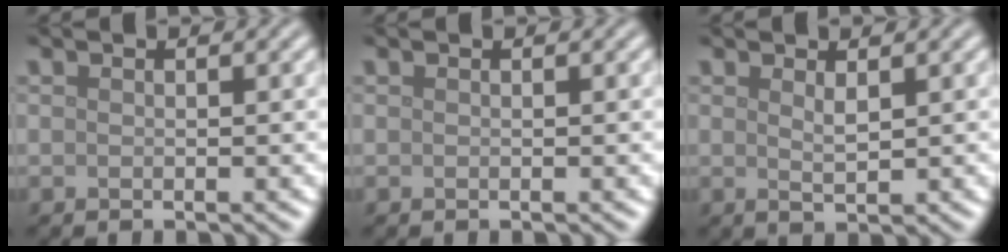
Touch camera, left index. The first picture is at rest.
{"total": 0.0}
{"total": 1.2, "force": [0.7, 0.3, 1.0], "torque": [-0.019, -0.005, 0.014]}